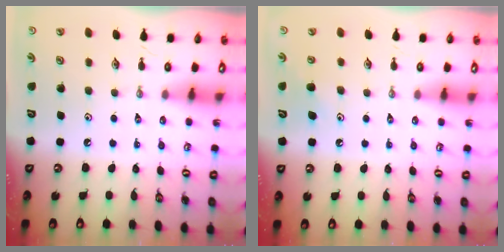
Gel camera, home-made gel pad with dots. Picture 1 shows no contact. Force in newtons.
{"total": 6.4, "press": 6.3, "slide": 1.0}